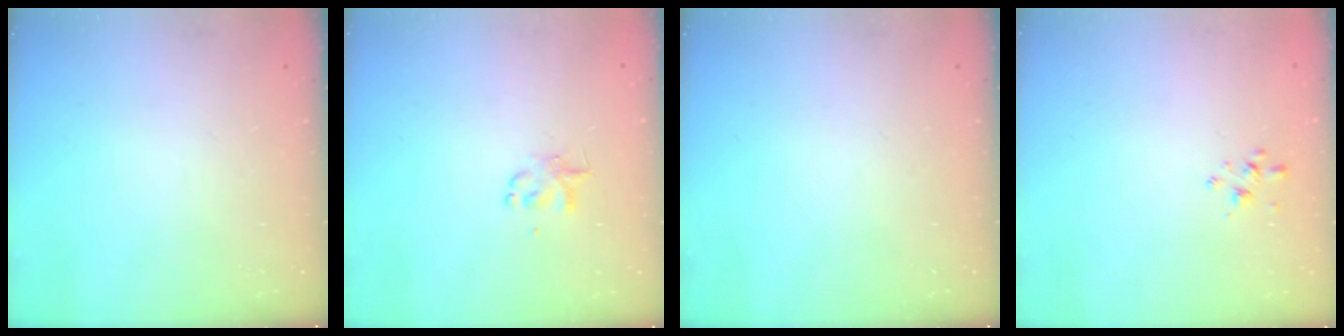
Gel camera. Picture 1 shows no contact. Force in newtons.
{"total": 2.6, "press": 2.6, "slide": 0.3}
{"total": 0.0}
{"total": 1.8, "press": 1.7, "slide": 0.4}